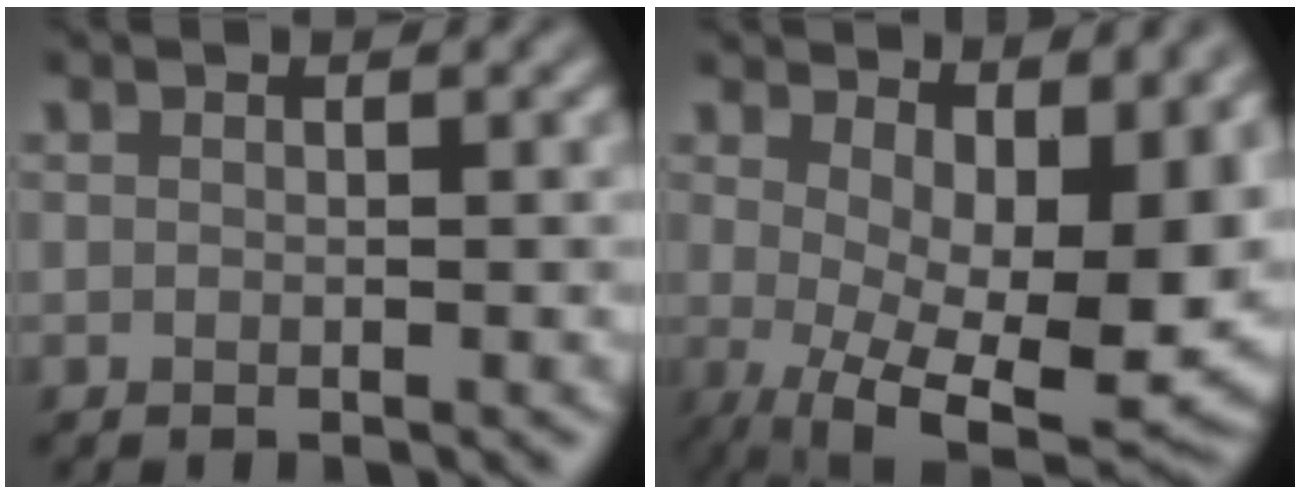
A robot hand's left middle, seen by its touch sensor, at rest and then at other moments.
{"total": 14.1, "force": [1.4, 6.6, 12.4], "torque": [-0.163, -0.024, 0.061]}